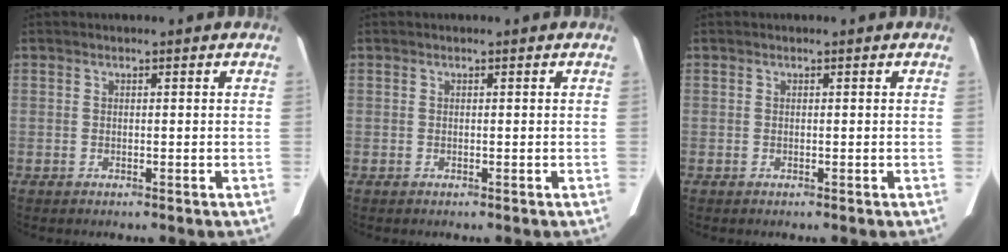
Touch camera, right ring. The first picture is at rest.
{"total": 0.0}
{"total": 0.0}